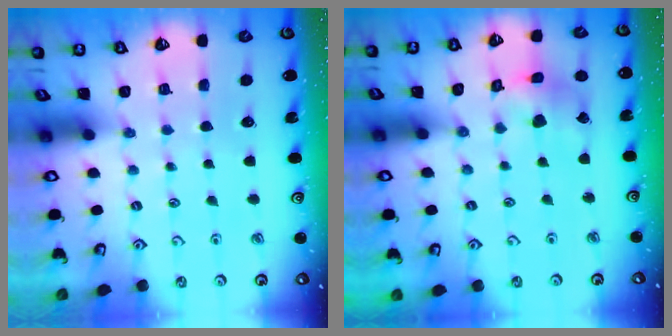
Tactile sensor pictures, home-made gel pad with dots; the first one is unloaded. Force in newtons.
{"total": 8.7, "press": 8.7, "slide": 0.9}